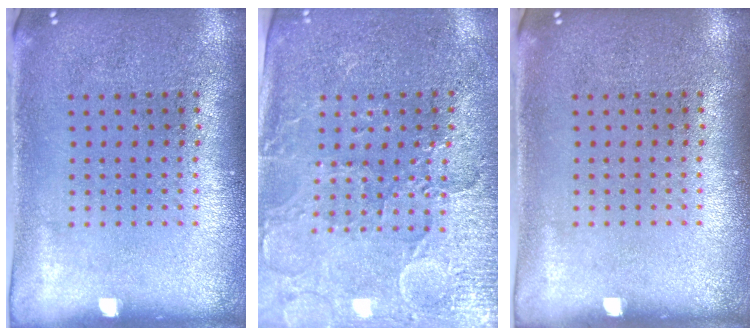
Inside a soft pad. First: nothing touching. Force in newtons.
{"total": 3.4, "press": 3.3, "slide": 1.0}
{"total": 0.0}